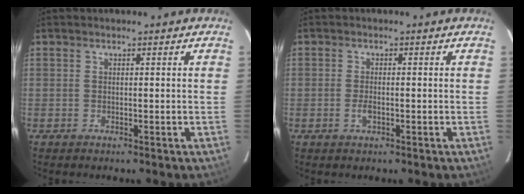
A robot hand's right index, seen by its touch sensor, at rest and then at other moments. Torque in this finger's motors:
{"motor_torque": [0.15, 0.11, -0.01, 0.01]}